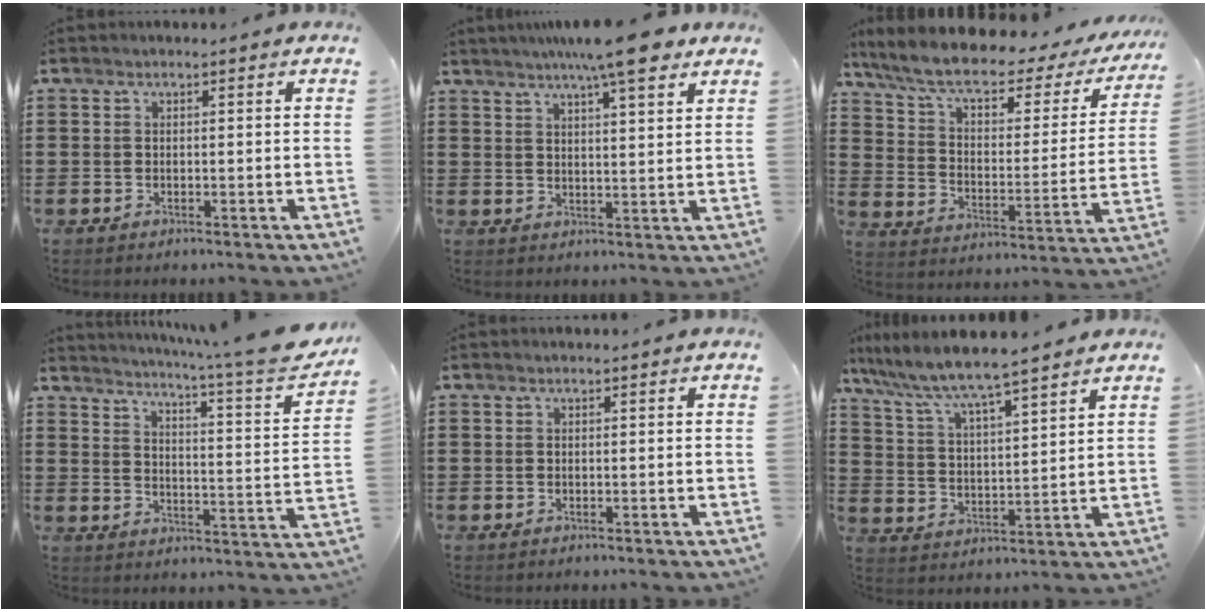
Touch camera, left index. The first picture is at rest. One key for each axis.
{"total": 8.6, "fx": 6.5, "fy": 0.9, "fz": 5.5, "tx": -0.098, "ty": -0.012, "tz": 0.111}
{"total": 8.0, "fx": 5.8, "fy": 2.1, "fz": 5.1, "tx": -0.121, "ty": -0.033, "tz": 0.097}
{"total": 7.1, "fx": 6.0, "fy": -0.3, "fz": 3.8, "tx": -0.074, "ty": -0.054, "tz": 0.094}
{"total": 0.0}
{"total": 6.4, "fx": 5.8, "fy": 0.0, "fz": 2.7, "tx": -0.078, "ty": -0.035, "tz": 0.095}